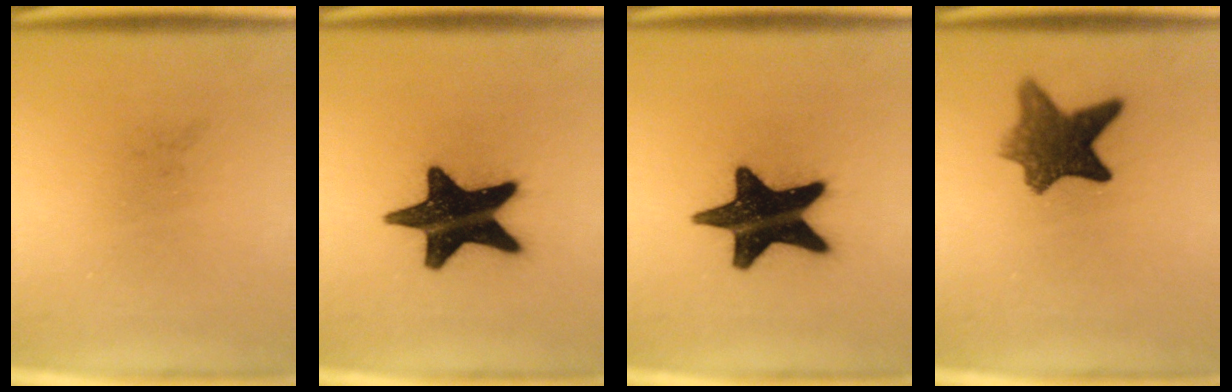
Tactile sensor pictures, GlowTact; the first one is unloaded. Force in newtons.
{"total": 19.1}
{"total": 19.1}
{"total": 8.3}